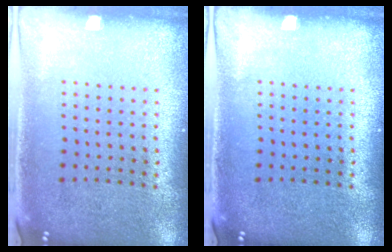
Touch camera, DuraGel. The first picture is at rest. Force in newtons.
{"total": 0.0}